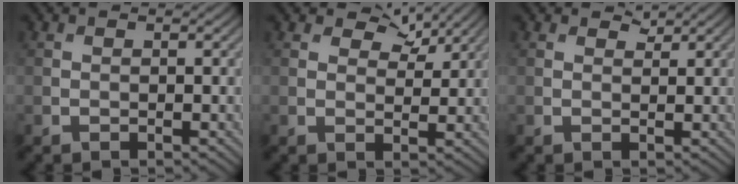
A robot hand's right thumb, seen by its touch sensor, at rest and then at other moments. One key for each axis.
{"total": 4.2, "fx": 2.9, "fy": 2.0, "fz": 2.2, "tx": -0.038, "ty": -0.002, "tz": 0.048}
{"total": 1.0, "fx": 0.9, "fy": 0.4, "fz": 0.4, "tx": -0.008, "ty": -0.004, "tz": 0.017}